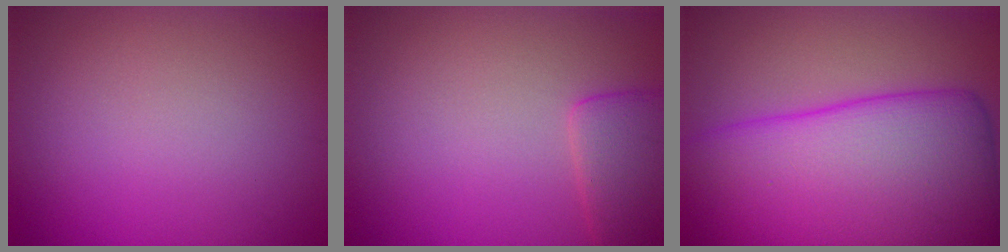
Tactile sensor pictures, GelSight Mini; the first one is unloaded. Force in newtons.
{"total": 3.3, "press": 3.3, "slide": 0.3}
{"total": 15.3, "press": 15.3, "slide": 0.5}